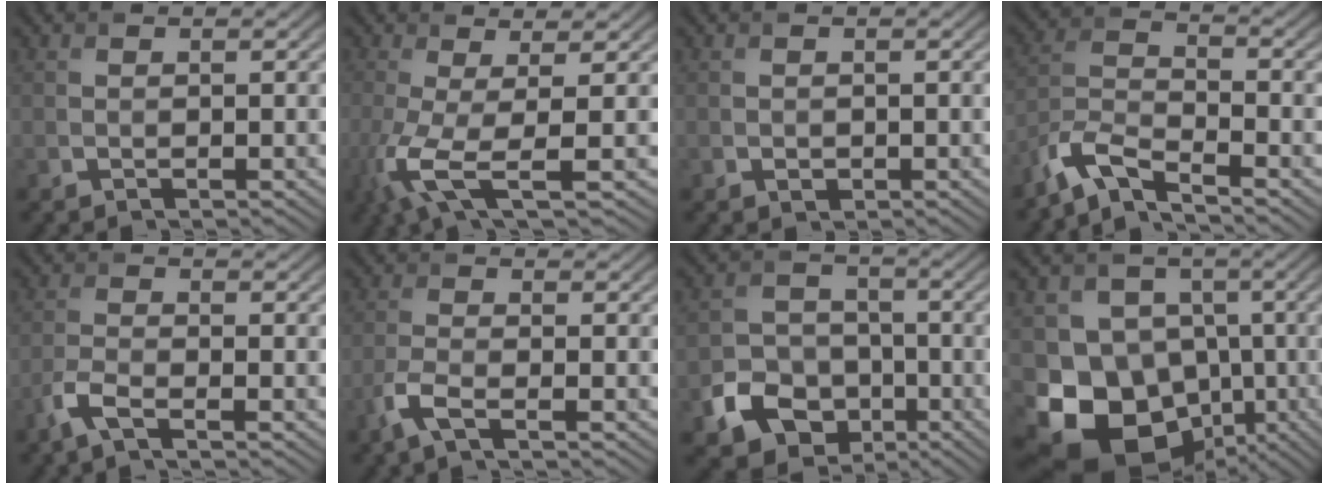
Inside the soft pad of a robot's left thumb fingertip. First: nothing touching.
{"total": 6.9, "force": [-1.5, 1.7, 6.5], "torque": [-0.141, -0.013, -0.035]}
{"total": 0.7, "force": [-0.2, 0.6, 0.3], "torque": [-0.003, -0.006, -0.004]}
{"total": 6.6, "force": [-5.3, 1.4, 3.7], "torque": [-0.085, -0.004, -0.120]}
{"total": 3.3, "force": [-2.1, 0.8, 2.4], "torque": [-0.059, -0.002, -0.054]}
{"total": 3.4, "force": [-2.0, 0.8, 2.7], "torque": [-0.067, -0.001, -0.052]}
{"total": 8.8, "force": [-4.0, 6.8, 3.8], "torque": [-0.078, -0.023, -0.083]}
{"total": 14.4, "force": [-4.4, 12.1, 6.5], "torque": [-0.136, -0.027, -0.085]}